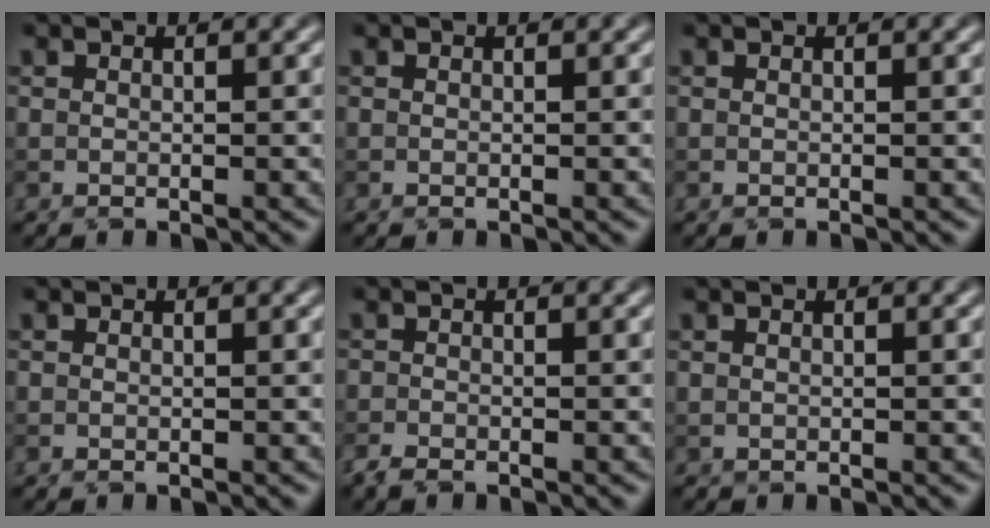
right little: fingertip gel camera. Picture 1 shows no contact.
{"total": 0.0}
{"total": 0.0}
{"total": 0.0}
{"total": 1.4, "force": [-1.2, 0.3, 0.7], "torque": [-0.017, -0.007, -0.029]}
{"total": 0.0}